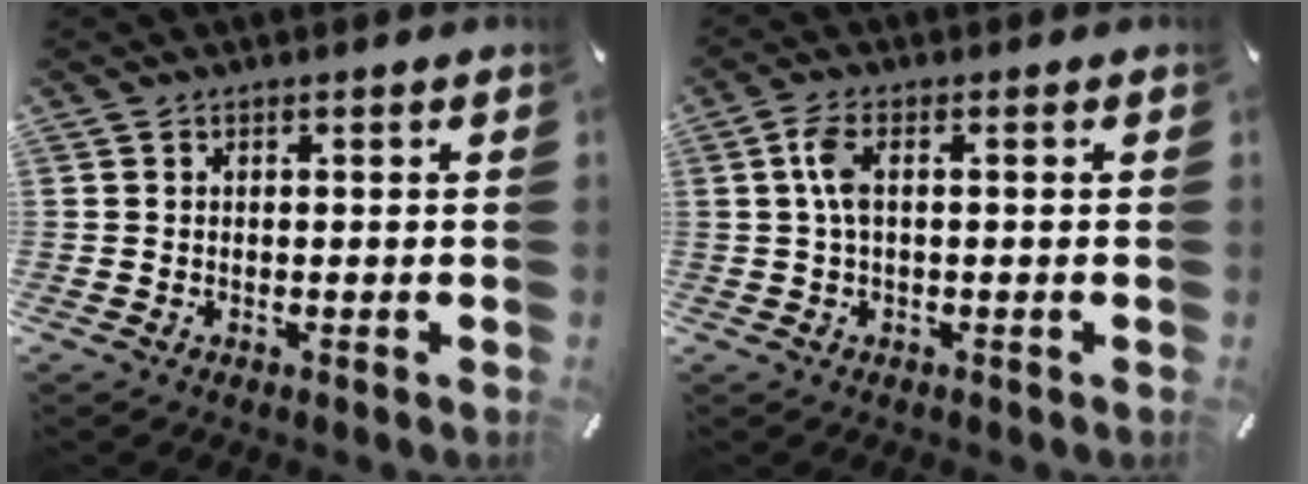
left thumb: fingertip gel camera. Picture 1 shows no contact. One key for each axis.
{"total": 4.5, "fx": 0.3, "fy": 1.6, "fz": 4.2, "tx": -0.094, "ty": 0.000, "tz": 0.001}